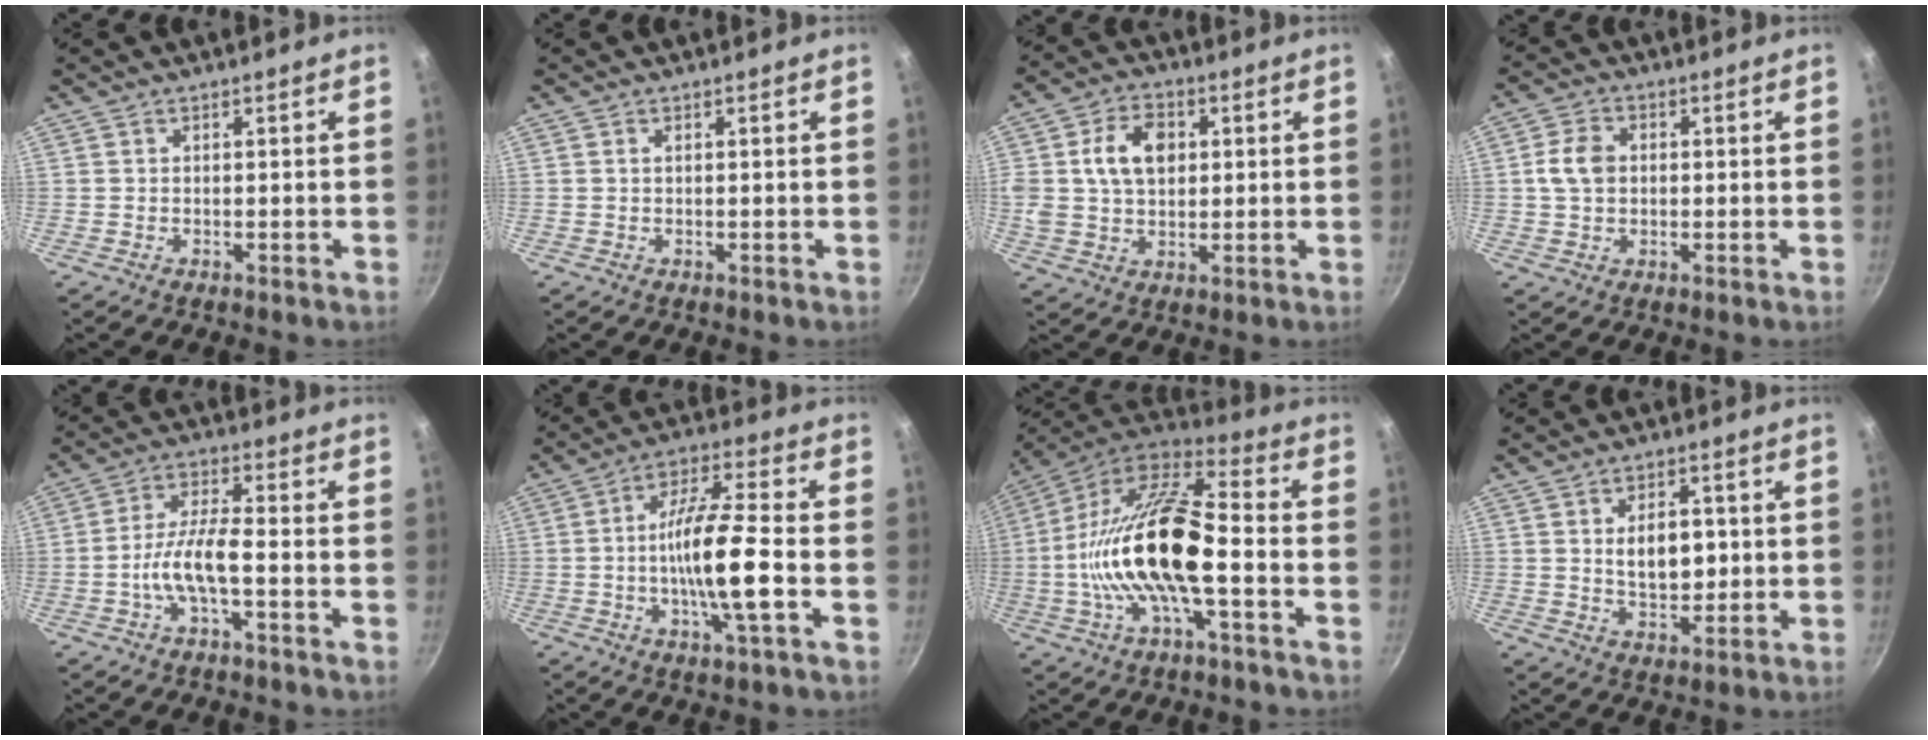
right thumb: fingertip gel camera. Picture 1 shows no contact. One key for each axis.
{"total": 0.6, "fx": 0.2, "fy": 0.3, "fz": 0.5, "tx": -0.008, "ty": 0.001, "tz": 0.004}
{"total": 11.4, "fx": 2.3, "fy": 8.1, "fz": 7.8, "tx": -0.122, "ty": 0.008, "tz": 0.035}
{"total": 6.1, "fx": 0.4, "fy": 4.6, "fz": 3.9, "tx": -0.063, "ty": 0.012, "tz": 0.000}
{"total": 7.6, "fx": -2.7, "fy": 2.1, "fz": 6.9, "tx": -0.141, "ty": 0.030, "tz": -0.057}
{"total": 13.4, "fx": -2.6, "fy": 2.3, "fz": 13.0, "tx": -0.232, "ty": 0.024, "tz": -0.056}
{"total": 21.8, "fx": -3.7, "fy": 8.1, "fz": 19.8, "tx": -0.372, "ty": 0.039, "tz": -0.084}
{"total": 8.2, "fx": 0.9, "fy": 5.0, "fz": 6.5, "tx": -0.080, "ty": -0.005, "tz": 0.017}